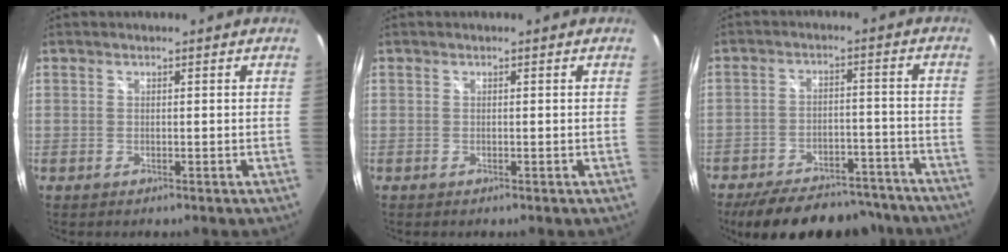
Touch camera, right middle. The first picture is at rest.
{"total": 0.0}
{"total": 21.1, "force": [-17.9, 7.6, 8.2], "torque": [-0.165, 0.012, -0.230]}